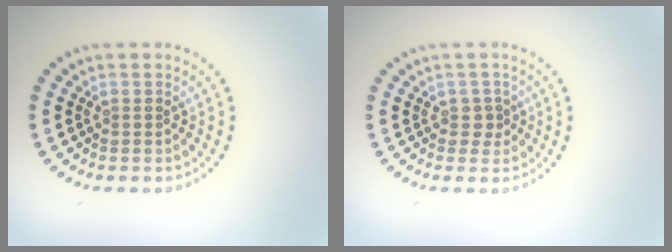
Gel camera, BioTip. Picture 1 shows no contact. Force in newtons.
{"total": 1.2, "press": 1.1, "slide": 0.6}